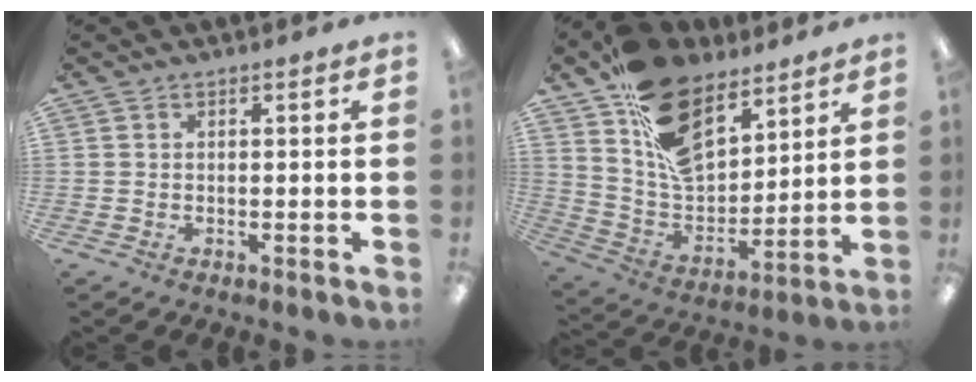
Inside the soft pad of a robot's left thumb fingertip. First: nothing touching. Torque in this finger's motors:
{"motor_torque": [0.92, 0.43, 1.74, -1.03, 0.38]}